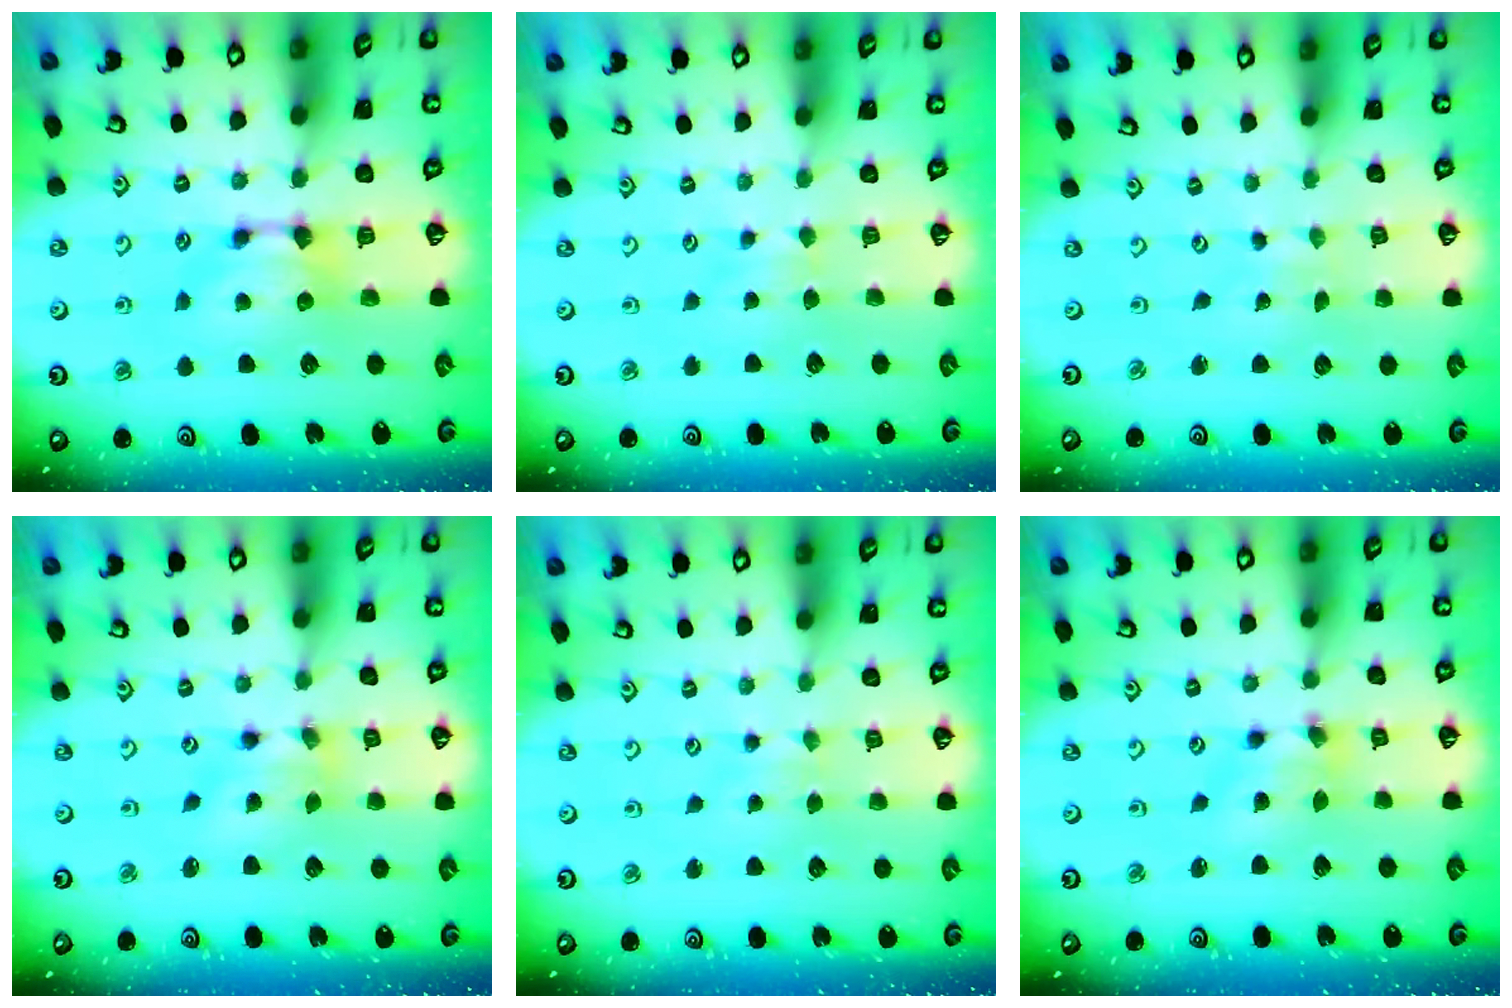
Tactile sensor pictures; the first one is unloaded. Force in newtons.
{"total": 2.5, "press": 2.5, "slide": 0.5}
{"total": 7.1, "press": 7.1, "slide": 0.4}
{"total": 1.9, "press": 1.3, "slide": 1.3}
{"total": 2.8, "press": 2.8, "slide": 0.2}
{"total": 2.8, "press": 2.4, "slide": 1.5}